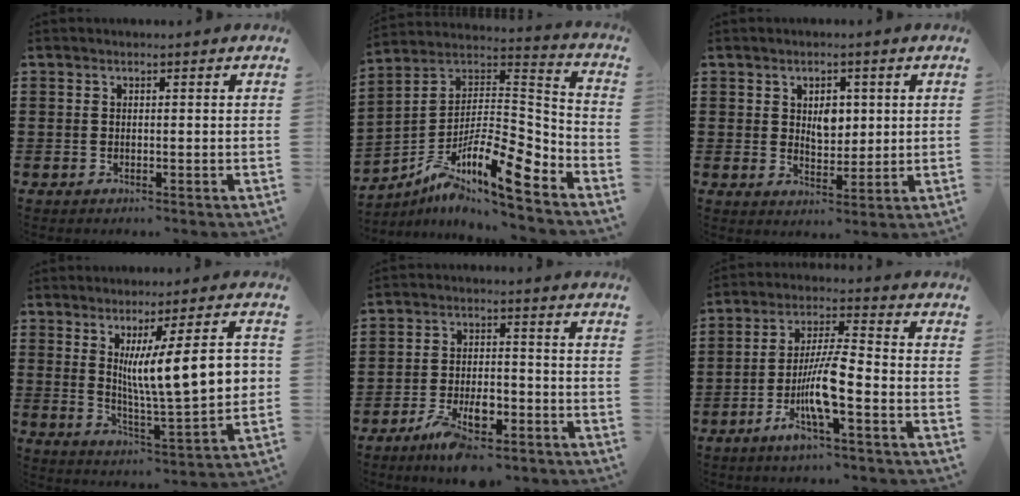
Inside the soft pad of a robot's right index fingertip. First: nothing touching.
{"total": 11.4, "force": [-8.0, 2.6, 7.7], "torque": [-0.141, -0.008, -0.154]}
{"total": 3.9, "force": [1.1, 2.7, 2.6], "torque": [-0.036, 0.002, 0.012]}
{"total": 12.3, "force": [2.5, 2.1, 11.9], "torque": [-0.193, -0.007, 0.038]}
{"total": 6.4, "force": [-4.5, 2.3, 4.0], "torque": [-0.084, 0.007, -0.085]}
{"total": 8.8, "force": [-3.4, 1.2, 8.1], "torque": [-0.167, -0.012, -0.068]}